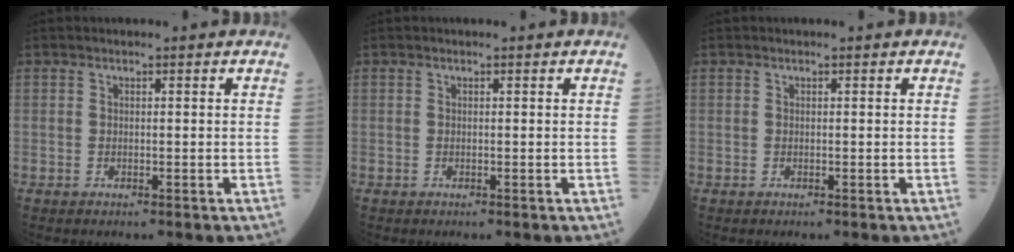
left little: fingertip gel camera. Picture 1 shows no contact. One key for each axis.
{"total": 0.0}
{"total": 0.0}